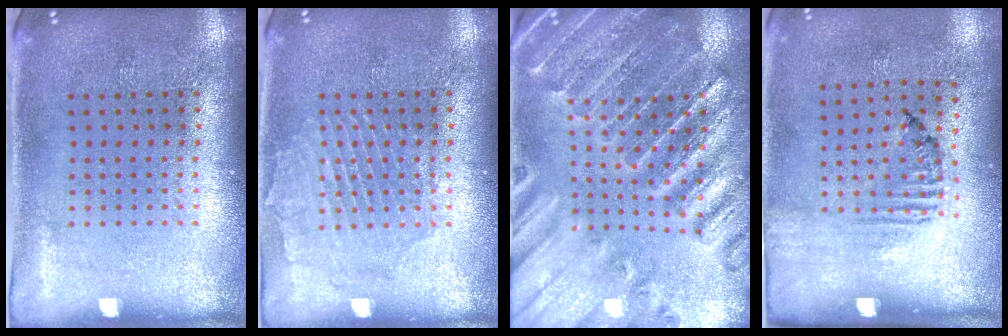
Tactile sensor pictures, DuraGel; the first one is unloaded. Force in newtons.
{"total": 1.5, "press": 1.5, "slide": 0.1}
{"total": 2.8, "press": 2.8, "slide": 0.4}
{"total": 1.6, "press": 1.0, "slide": 1.3}